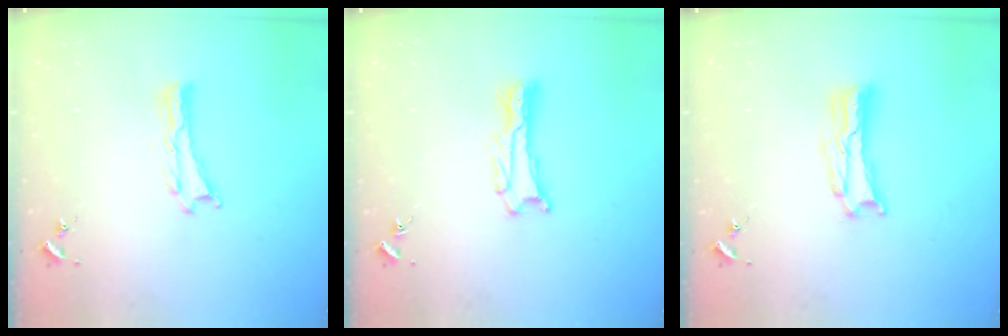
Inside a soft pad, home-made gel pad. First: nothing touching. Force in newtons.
{"total": 0.9, "press": 0.9, "slide": 0.1}
{"total": 1.7, "press": 1.7, "slide": 0.3}